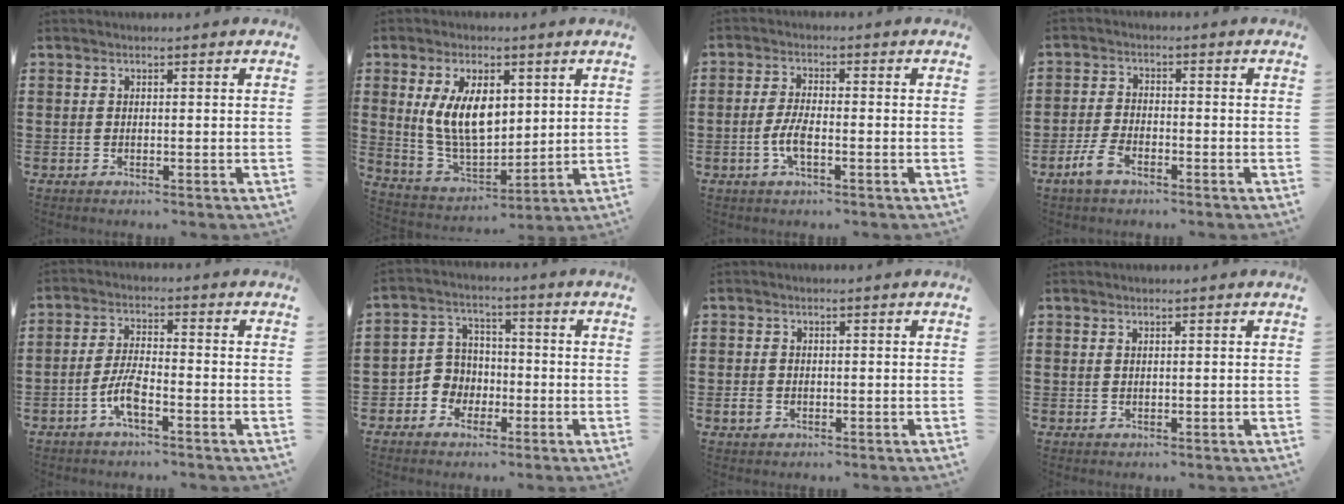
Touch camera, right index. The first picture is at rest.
{"total": 9.9, "force": [2.5, 5.4, 7.9], "torque": [-0.174, 0.004, 0.042]}
{"total": 3.9, "force": [-1.4, 1.2, 3.4], "torque": [-0.081, -0.002, -0.031]}
{"total": 3.8, "force": [-2.5, 1.6, 2.4], "torque": [-0.063, 0.001, -0.053]}
{"total": 5.2, "force": [-2.9, 1.2, 4.1], "torque": [-0.104, -0.005, -0.061]}
{"total": 4.6, "force": [-2.0, 4.2, 0.6], "torque": [-0.026, 0.010, -0.041]}
{"total": 1.8, "force": [-0.9, 1.4, 0.7], "torque": [-0.016, 0.000, -0.018]}
{"total": 0.0}